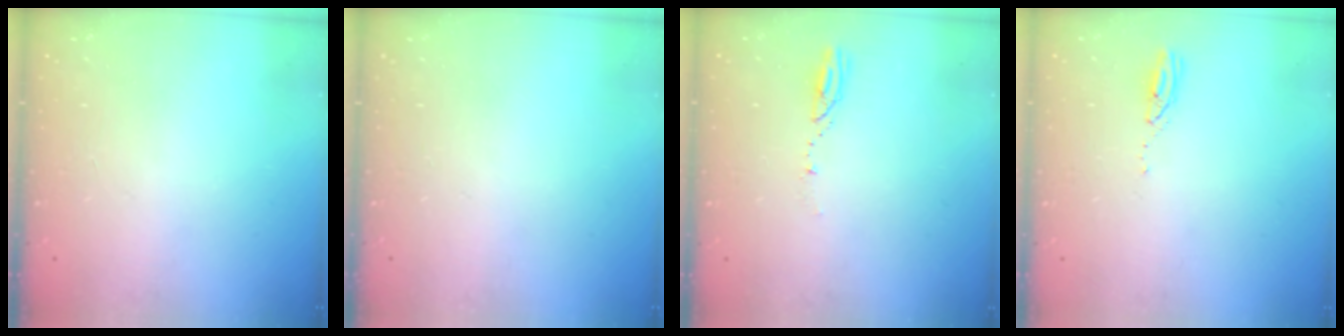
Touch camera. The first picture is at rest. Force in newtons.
{"total": 0.0}
{"total": 3.7, "press": 3.7, "slide": 0.4}
{"total": 3.0, "press": 3.0, "slide": 0.1}